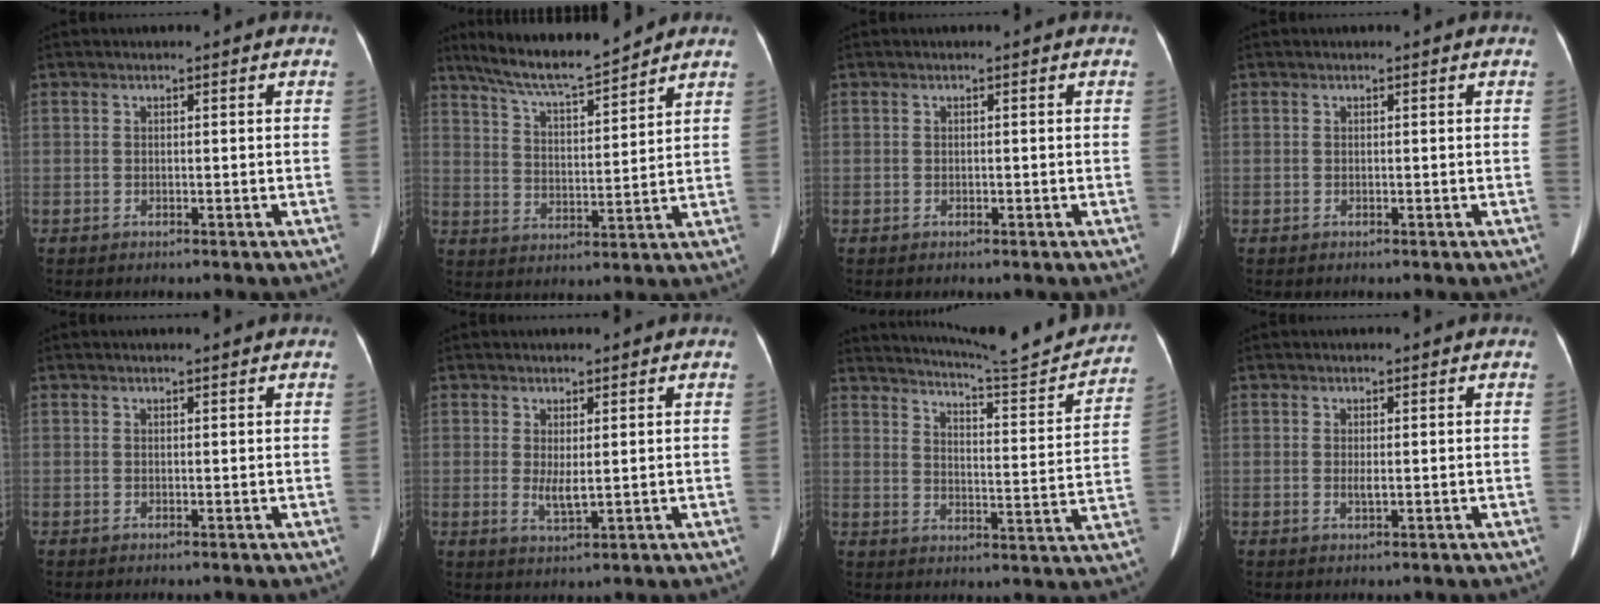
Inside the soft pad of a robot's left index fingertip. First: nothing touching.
{"total": 12.0, "force": [10.7, 0.6, 5.3], "torque": [-0.095, 0.008, 0.185]}
{"total": 0.0}
{"total": 0.0}
{"total": 1.4, "force": [1.3, -0.1, 0.5], "torque": [-0.008, 0.008, 0.021]}
{"total": 2.8, "force": [0.6, 0.5, 2.7], "torque": [-0.053, -0.006, 0.020]}
{"total": 18.7, "force": [17.8, -0.2, 5.8], "torque": [-0.091, -0.060, 0.233]}
{"total": 1.2, "force": [0.3, 0.2, 1.1], "torque": [-0.025, 0.000, 0.007]}